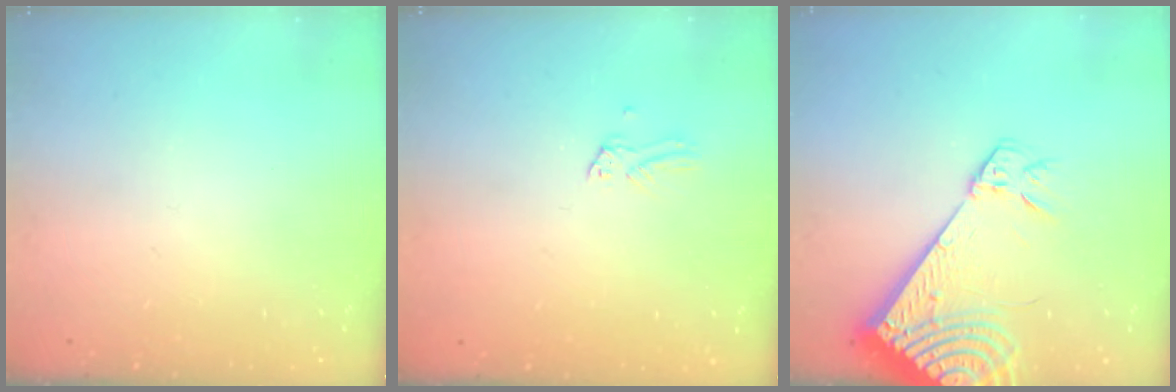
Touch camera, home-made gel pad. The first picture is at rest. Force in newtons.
{"total": 0.0}
{"total": 13.5, "press": 13.2, "slide": 2.6}